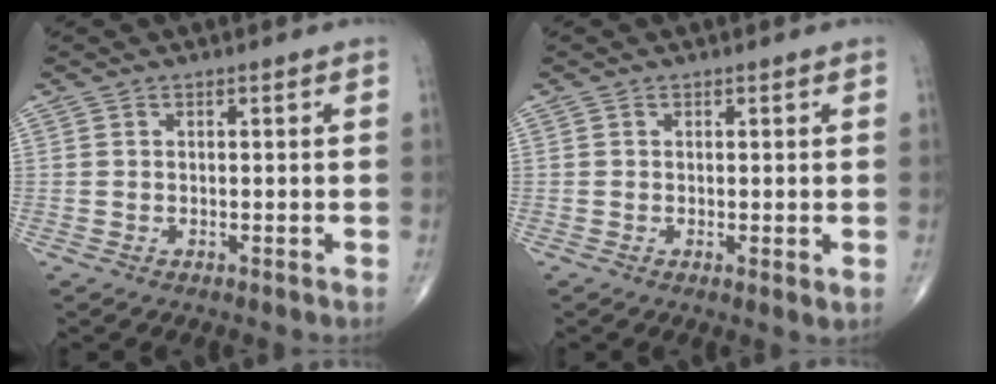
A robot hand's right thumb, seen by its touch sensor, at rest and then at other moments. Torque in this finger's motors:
{"motor_torque": [-0.21, 0.06, 0.06, 0.05, 0.01]}